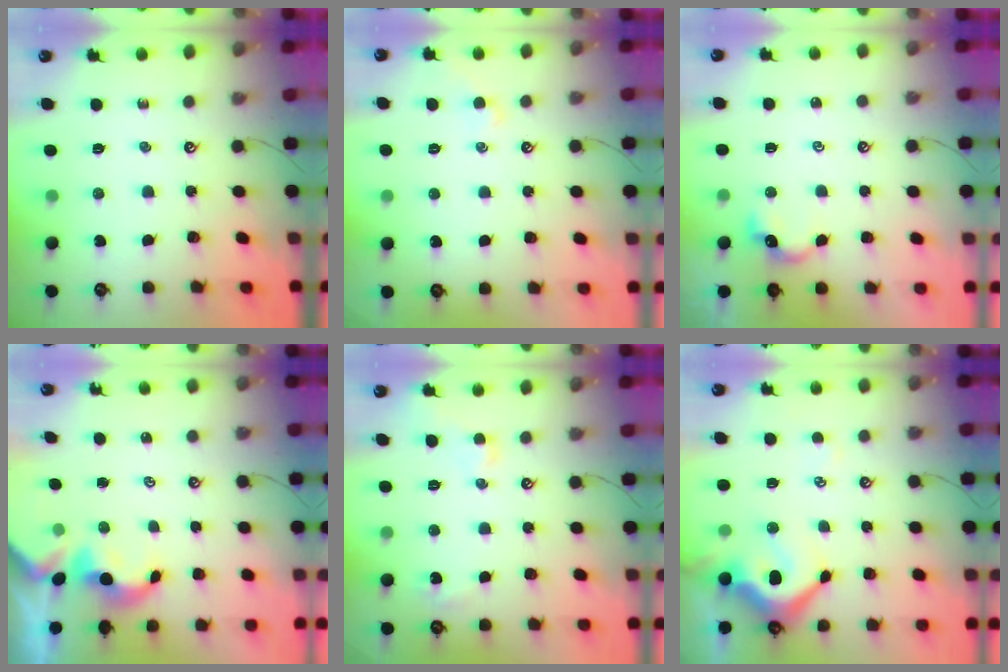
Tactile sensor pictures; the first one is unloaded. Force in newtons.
{"total": 0.9, "press": 0.7, "slide": 0.5}
{"total": 1.7, "press": 1.7, "slide": 0.4}
{"total": 1.8, "press": 1.7, "slide": 0.4}
{"total": 2.3, "press": 2.2, "slide": 0.6}
{"total": 8.5, "press": 8.3, "slide": 1.8}